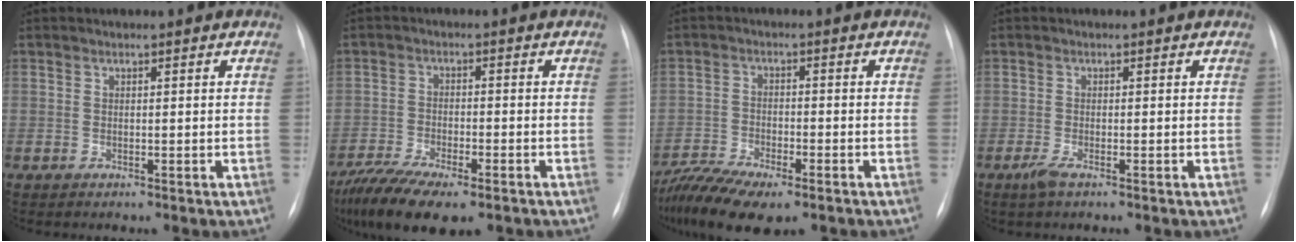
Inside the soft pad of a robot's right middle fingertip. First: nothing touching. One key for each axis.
{"total": 12.4, "fx": -9.1, "fy": 3.4, "fz": 7.6, "tx": -0.144, "ty": -0.017, "tz": -0.150}
{"total": 10.7, "fx": -8.2, "fy": 2.8, "fz": 6.3, "tx": -0.120, "ty": -0.011, "tz": -0.139}
{"total": 1.9, "fx": -1.2, "fy": 0.4, "fz": 1.4, "tx": -0.037, "ty": -0.005, "tz": -0.026}